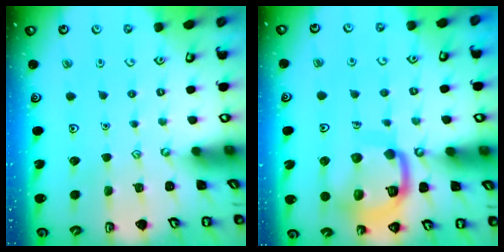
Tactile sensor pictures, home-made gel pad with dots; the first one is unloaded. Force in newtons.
{"total": 15.9, "press": 15.9, "slide": 1.6}